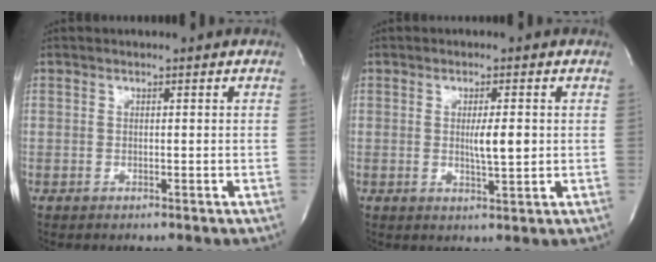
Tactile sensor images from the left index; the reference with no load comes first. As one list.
[{"total": 3.9, "force": [0.0, 0.6, 3.8], "torque": [-0.066, -0.009, 0.000]}]